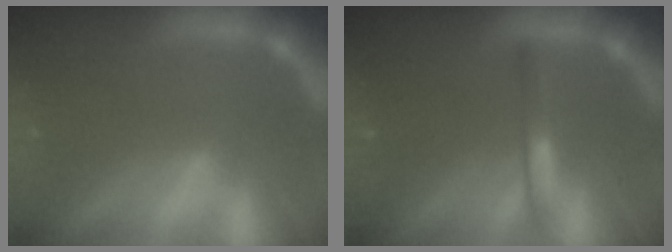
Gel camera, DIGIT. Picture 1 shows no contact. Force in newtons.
{"total": 2.0}